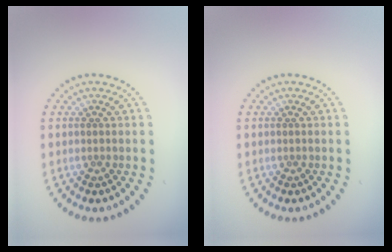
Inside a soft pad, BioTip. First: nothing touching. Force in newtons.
{"total": 0.0}